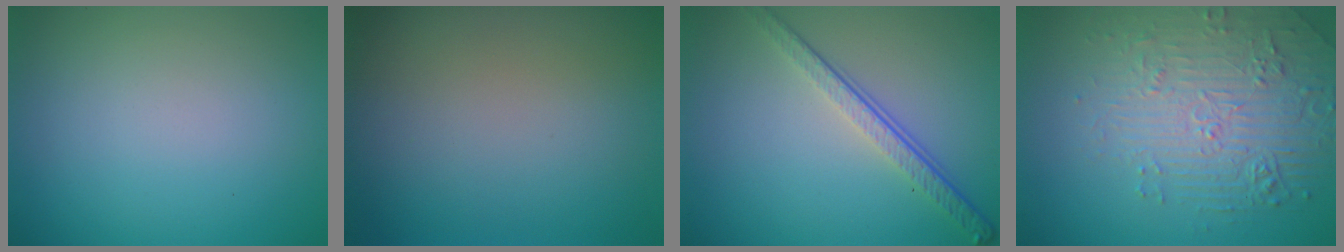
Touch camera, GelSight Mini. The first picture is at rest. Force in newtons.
{"total": 0.0}
{"total": 4.1, "press": 2.8, "slide": 2.9}
{"total": 4.5, "press": 4.1, "slide": 1.8}